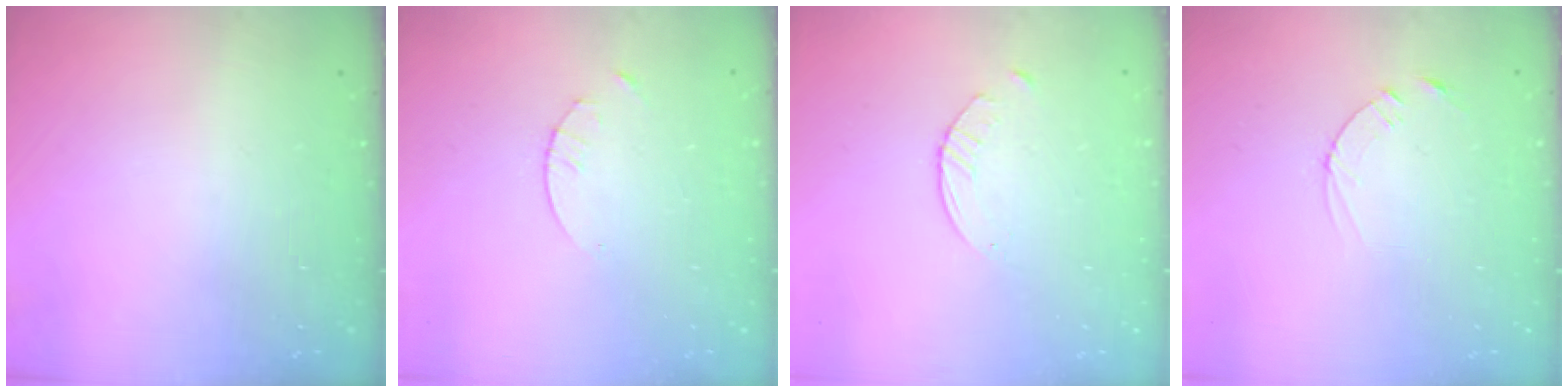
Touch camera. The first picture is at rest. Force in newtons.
{"total": 1.7, "press": 1.6, "slide": 0.2}
{"total": 2.0, "press": 2.0, "slide": 0.3}
{"total": 2.5, "press": 2.5, "slide": 0.3}